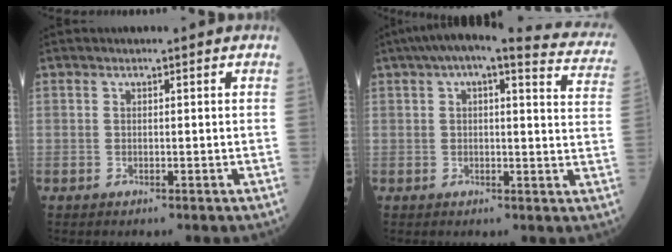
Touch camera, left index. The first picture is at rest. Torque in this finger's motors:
{"motor_torque": [1.04, -1.10, 0.25, 0.06]}